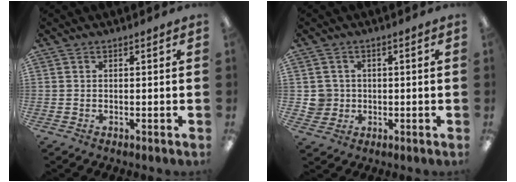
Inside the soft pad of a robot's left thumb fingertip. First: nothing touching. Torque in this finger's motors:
{"motor_torque": [-0.04, 0.01, -0.04, 0.03, 0.00]}